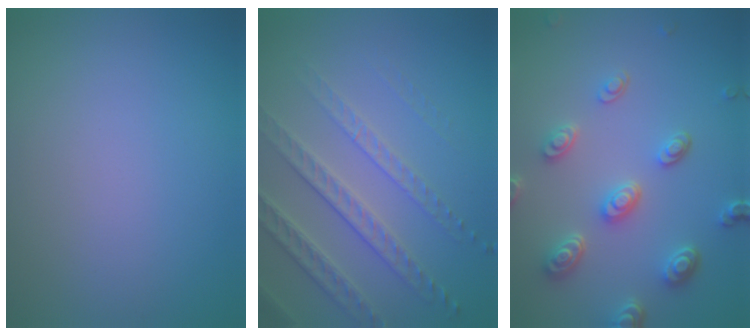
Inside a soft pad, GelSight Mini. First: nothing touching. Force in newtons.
{"total": 4.0, "press": 3.7, "slide": 1.6}
{"total": 4.6, "press": 3.7, "slide": 2.7}